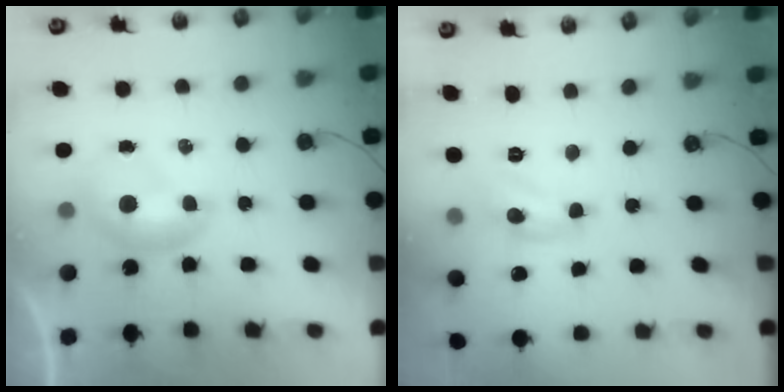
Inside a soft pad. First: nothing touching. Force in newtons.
{"total": 6.4, "press": 6.4, "slide": 0.3}